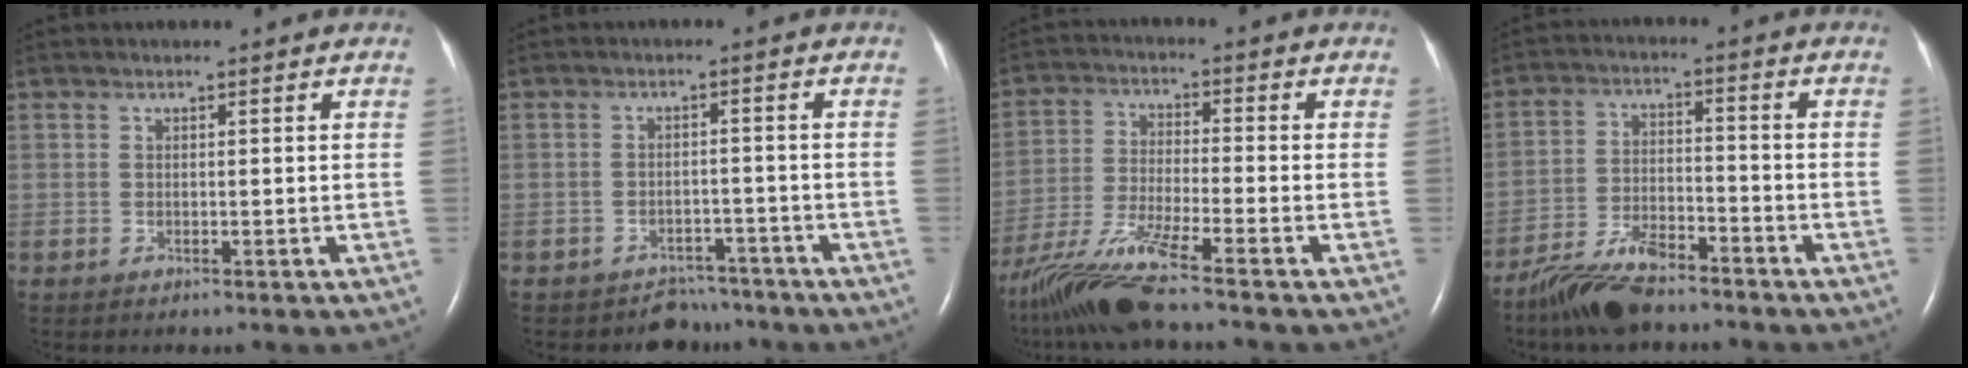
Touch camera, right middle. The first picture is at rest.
{"total": 3.9, "force": [-3.4, 1.9, -0.8], "torque": [0.008, 0.015, -0.049]}
{"total": 11.8, "force": [-9.5, -1.0, 6.9], "torque": [-0.143, -0.028, -0.178]}
{"total": 8.8, "force": [-7.2, 2.1, 4.4], "torque": [-0.092, -0.015, -0.133]}